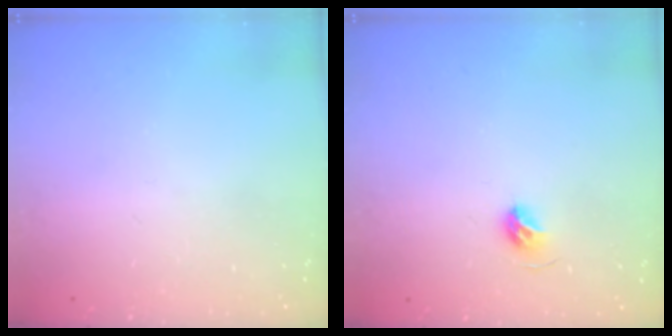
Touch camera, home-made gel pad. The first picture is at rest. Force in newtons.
{"total": 5.4, "press": 5.2, "slide": 1.2}